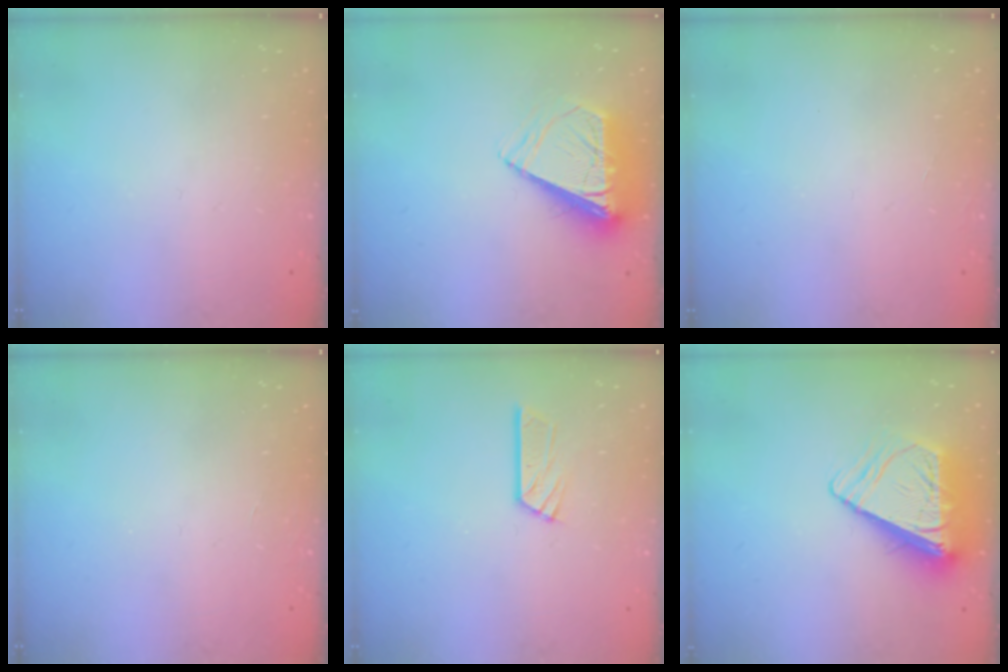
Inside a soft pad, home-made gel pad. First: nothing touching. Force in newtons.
{"total": 9.1, "press": 9.1, "slide": 1.2}
{"total": 0.0}
{"total": 0.0}
{"total": 6.9, "press": 6.9, "slide": 0.6}
{"total": 9.8, "press": 9.7, "slide": 1.4}